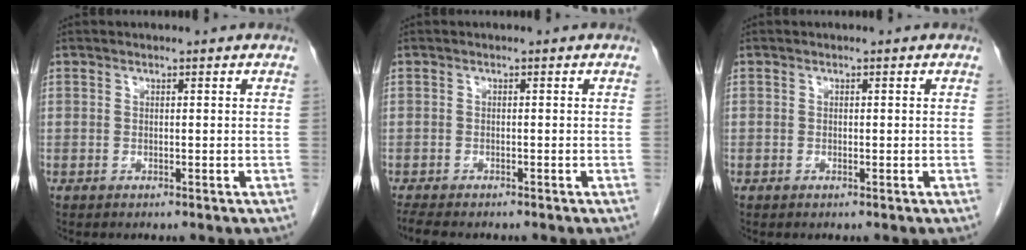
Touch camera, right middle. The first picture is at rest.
{"total": 4.1, "force": [-3.5, 0.9, 2.0], "torque": [-0.035, -0.012, -0.054]}
{"total": 0.0}